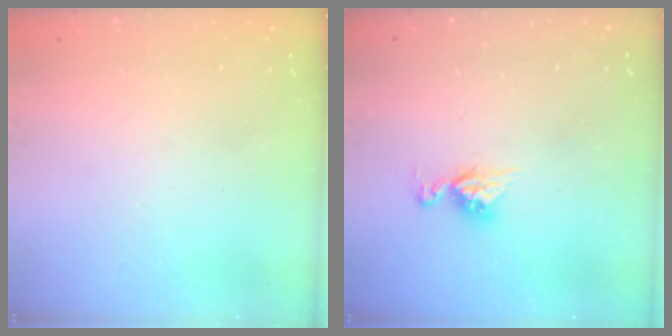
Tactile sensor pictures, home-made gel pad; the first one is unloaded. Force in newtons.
{"total": 6.9, "press": 6.8, "slide": 0.6}